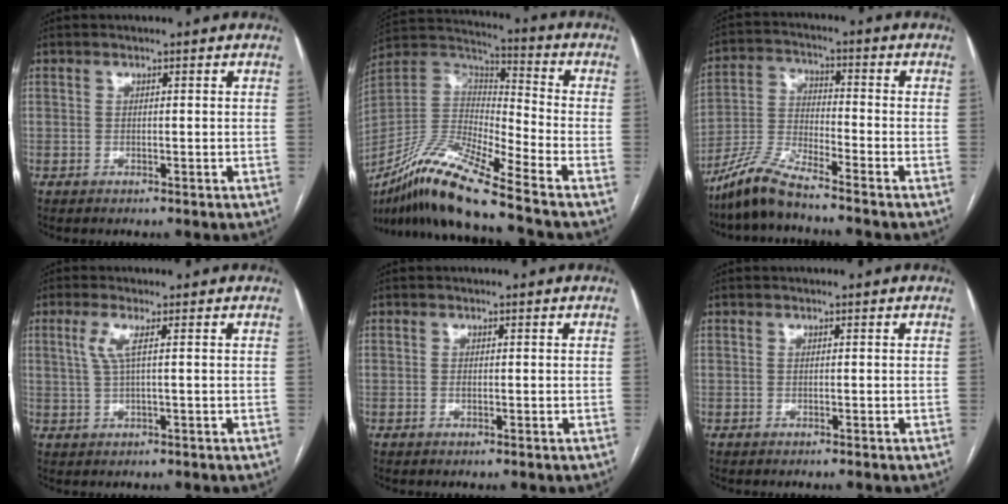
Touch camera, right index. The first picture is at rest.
{"total": 17.0, "force": [-12.7, 0.1, 11.4], "torque": [-0.228, -0.007, -0.236]}
{"total": 8.3, "force": [-7.2, 0.1, 4.1], "torque": [-0.090, -0.015, -0.147]}
{"total": 3.0, "force": [0.9, -0.1, 2.8], "torque": [-0.068, 0.009, 0.021]}
{"total": 0.6, "force": [-0.2, 0.3, 0.5], "torque": [-0.013, -0.005, -0.002]}
{"total": 0.7, "force": [-0.6, -0.2, 0.3], "torque": [0.000, 0.001, -0.012]}